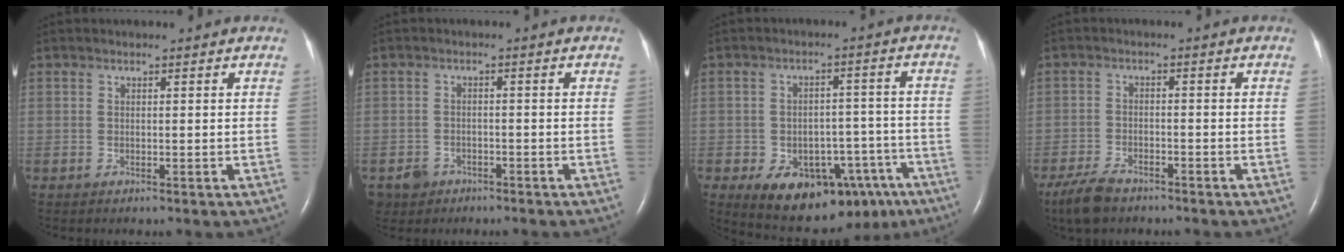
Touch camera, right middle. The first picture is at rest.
{"total": 3.2, "force": [-2.0, 2.4, 0.4], "torque": [-0.015, 0.006, -0.030]}
{"total": 15.9, "force": [-9.1, 8.9, 9.6], "torque": [-0.126, 0.025, -0.117]}
{"total": 5.6, "force": [-4.4, 2.1, 2.6], "torque": [-0.064, -0.010, -0.081]}